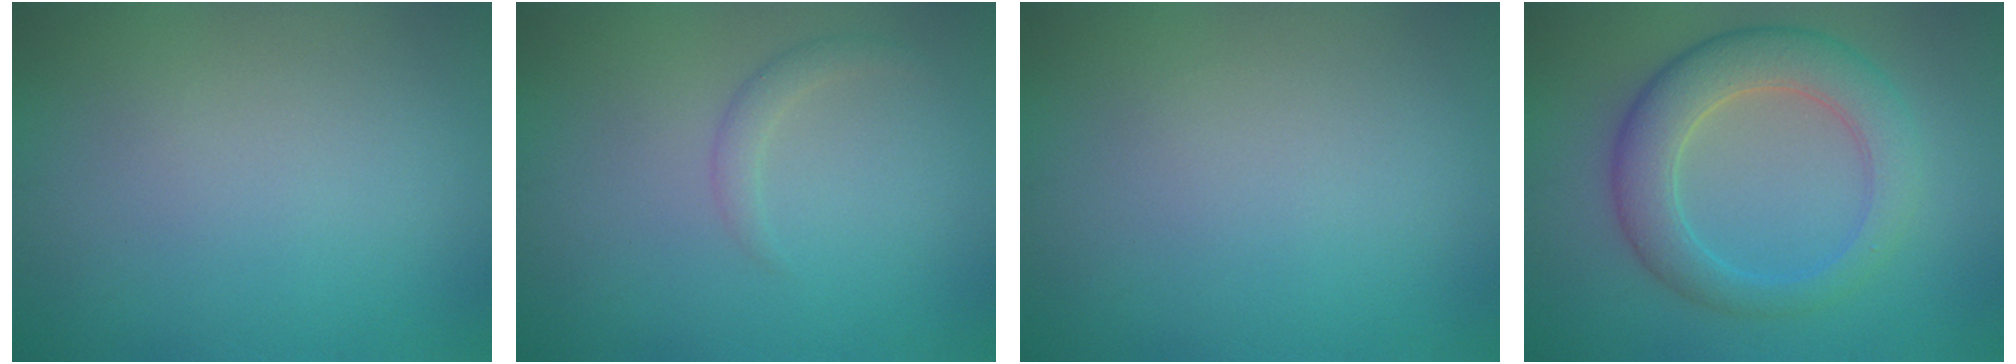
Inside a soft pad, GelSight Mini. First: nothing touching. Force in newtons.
{"total": 1.3, "press": 1.3, "slide": 0.1}
{"total": 0.0}
{"total": 5.8, "press": 5.8, "slide": 0.2}